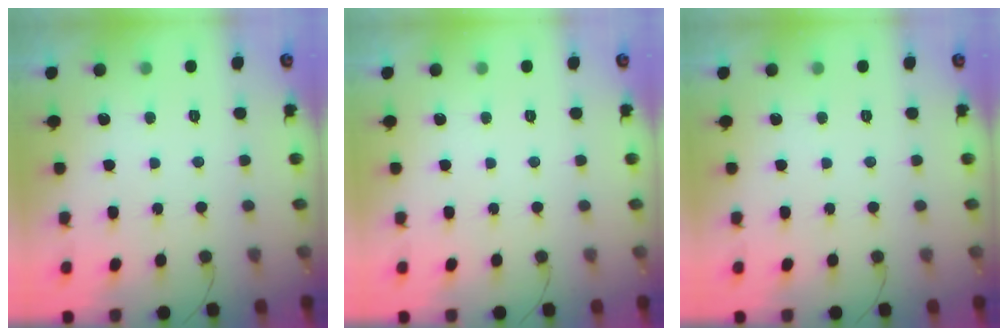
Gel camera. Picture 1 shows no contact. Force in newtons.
{"total": 0.0}
{"total": 0.0}